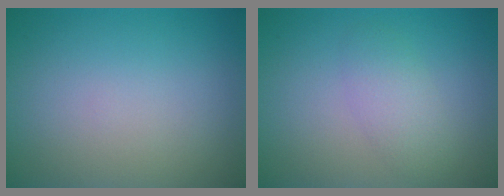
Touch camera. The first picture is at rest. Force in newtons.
{"total": 2.2, "press": 2.2, "slide": 0.0}